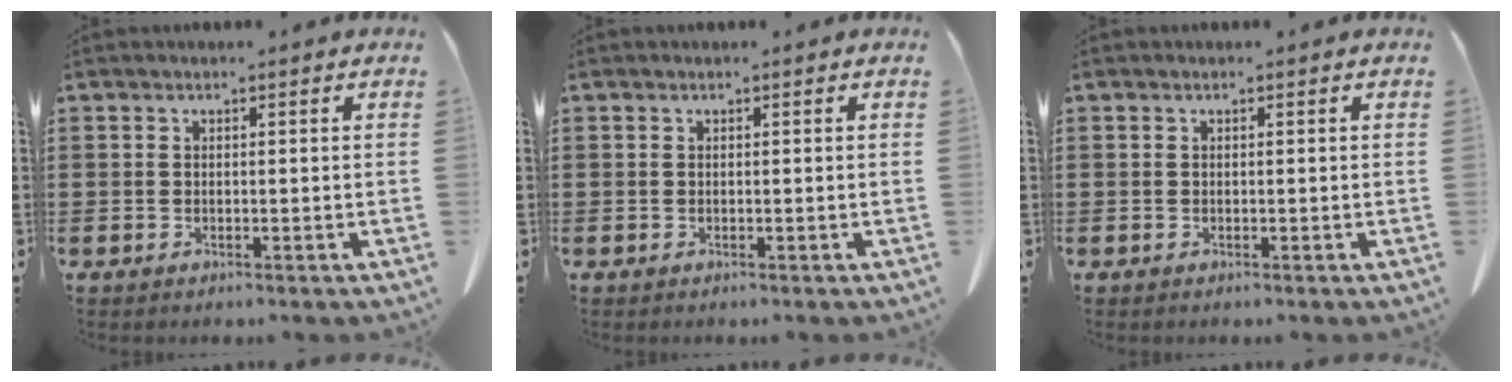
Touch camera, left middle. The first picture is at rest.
{"total": 0.0}
{"total": 0.0}